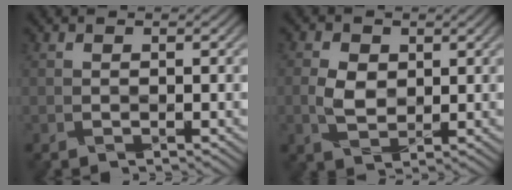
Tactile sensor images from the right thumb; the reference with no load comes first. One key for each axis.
{"total": 3.0, "fx": 0.4, "fy": 2.2, "fz": 1.9, "tx": -0.048, "ty": -0.003, "tz": 0.009}